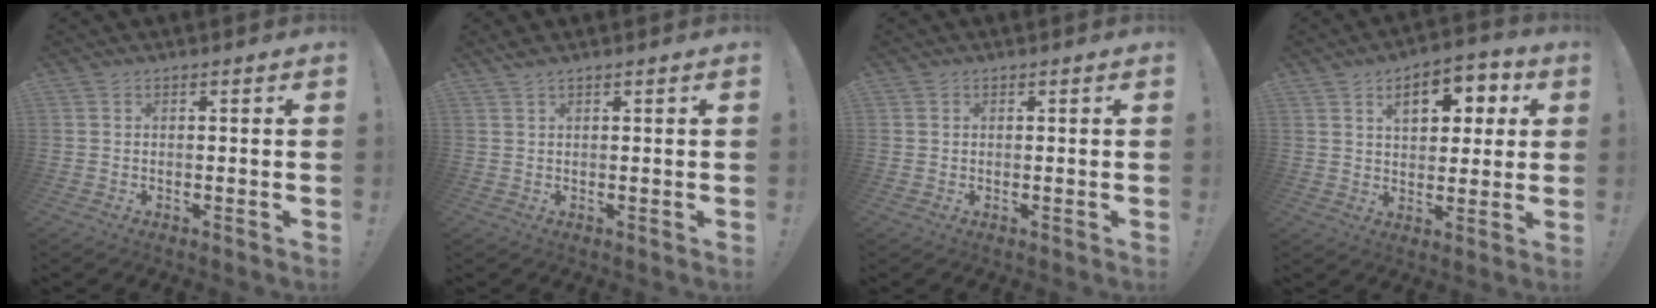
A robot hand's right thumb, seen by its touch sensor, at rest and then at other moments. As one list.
[{"total": 0.9, "force": [0.9, 0.0, 0.2], "torque": [-0.011, 0.003, 0.017]}, {"total": 0.7, "force": [0.1, 0.7, -0.1], "torque": [0.011, -0.003, 0.000]}, {"total": 11.1, "force": [4.2, 6.4, 8.0], "torque": [-0.106, -0.006, 0.068]}]